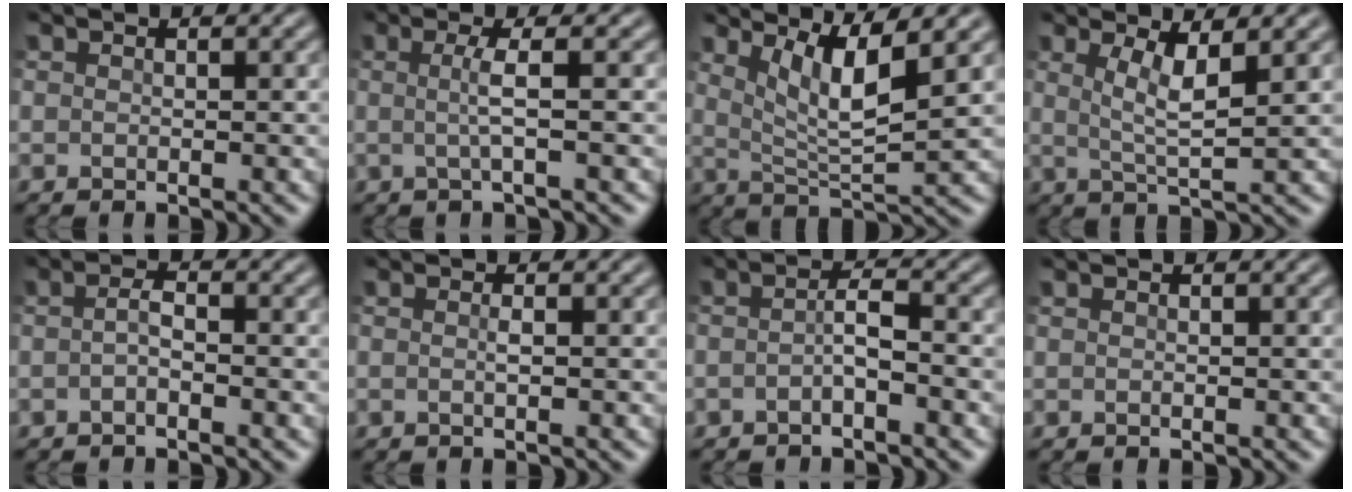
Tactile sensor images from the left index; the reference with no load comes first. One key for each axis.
{"total": 2.4, "fx": -0.3, "fy": 0.4, "fz": 2.3, "tx": -0.048, "ty": 0.000, "tz": -0.012}
{"total": 5.5, "fx": 2.7, "fy": 1.1, "fz": 4.6, "tx": -0.080, "ty": -0.007, "tz": 0.049}
{"total": 3.3, "fx": 1.0, "fy": 0.7, "fz": 3.1, "tx": -0.061, "ty": -0.009, "tz": 0.019}
{"total": 1.5, "fx": -0.7, "fy": 0.4, "fz": 1.2, "tx": -0.029, "ty": 0.002, "tz": -0.018}
{"total": 0.6, "fx": -0.3, "fy": 0.0, "fz": 0.6, "tx": -0.014, "ty": 0.002, "tz": -0.008}
{"total": 1.9, "fx": -1.0, "fy": 0.3, "fz": 1.6, "tx": -0.033, "ty": 0.002, "tz": -0.024}
{"total": 0.0}